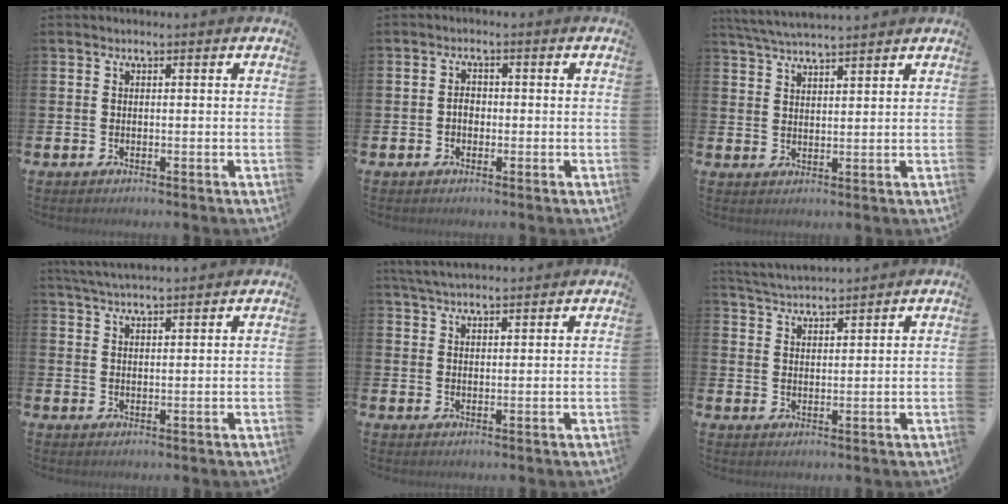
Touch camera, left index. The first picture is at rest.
{"total": 1.9, "force": [-0.4, 1.4, 1.2], "torque": [-0.011, 0.001, -0.011]}
{"total": 4.3, "force": [4.2, 0.0, 1.1], "torque": [-0.042, -0.013, 0.077]}
{"total": 3.8, "force": [3.6, 0.0, 0.9], "torque": [-0.028, -0.010, 0.067]}
{"total": 4.2, "force": [4.0, 0.7, 1.1], "torque": [-0.024, -0.013, 0.073]}
{"total": 3.8, "force": [3.8, 0.1, 0.2], "torque": [-0.025, -0.017, 0.070]}